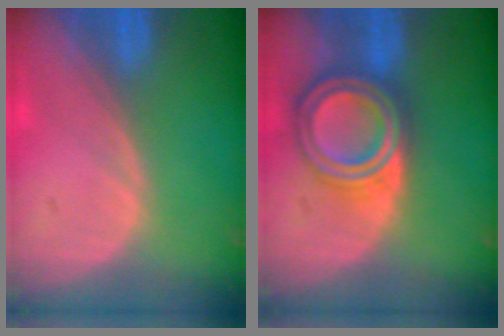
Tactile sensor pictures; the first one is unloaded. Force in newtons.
{"total": 7.8, "press": 7.8, "slide": 0.5}